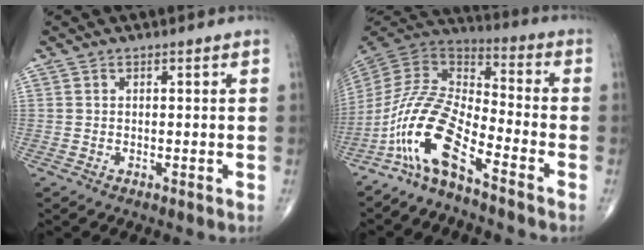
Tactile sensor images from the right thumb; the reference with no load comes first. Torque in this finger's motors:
{"motor_torque": [0.40, 0.48, 1.76, -1.01, 0.36]}